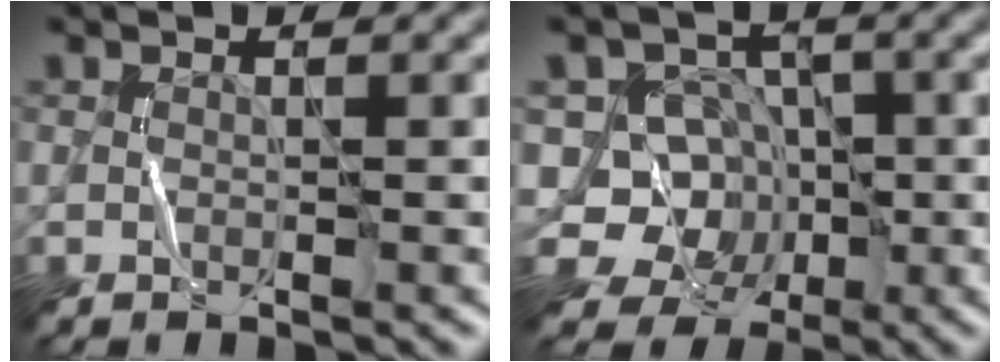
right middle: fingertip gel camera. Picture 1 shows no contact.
{"total": 7.2, "force": [-2.0, 6.6, 1.8], "torque": [-0.006, 0.004, -0.049]}